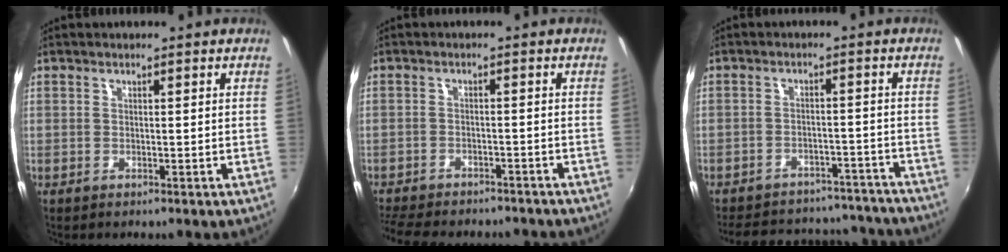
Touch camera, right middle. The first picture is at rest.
{"total": 13.1, "force": [-11.4, 4.0, 5.1], "torque": [-0.126, -0.021, -0.168]}
{"total": 23.0, "force": [-20.3, 8.1, 7.2], "torque": [-0.153, 0.038, -0.243]}